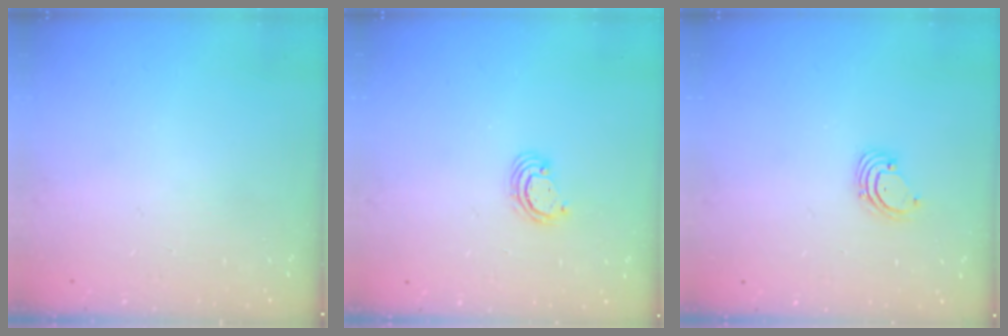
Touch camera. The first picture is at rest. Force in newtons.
{"total": 2.5, "press": 2.5, "slide": 0.2}
{"total": 1.6, "press": 1.6, "slide": 0.1}